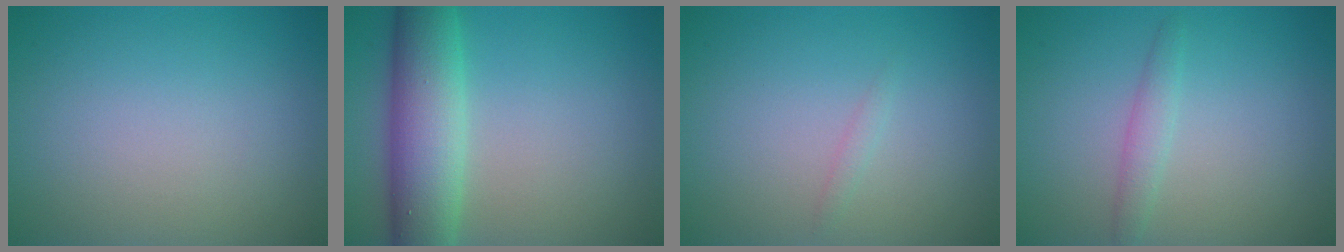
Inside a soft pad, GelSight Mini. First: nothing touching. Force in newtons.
{"total": 7.3, "press": 7.3, "slide": 0.4}
{"total": 0.6, "press": 0.6, "slide": 0.1}
{"total": 1.5, "press": 1.5, "slide": 0.0}